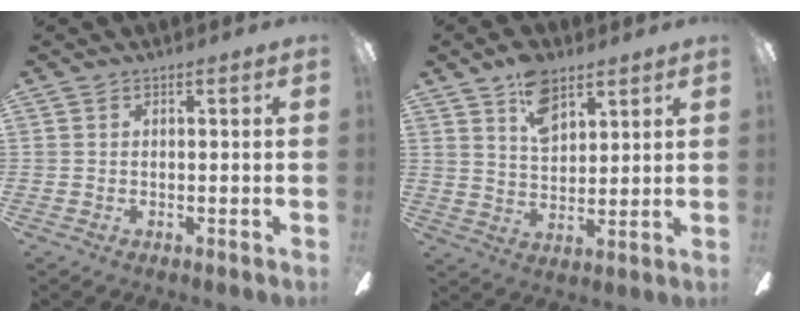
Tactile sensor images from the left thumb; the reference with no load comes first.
{"total": 9.4, "force": [6.0, 5.2, 4.9], "torque": [-0.075, -0.021, 0.107]}